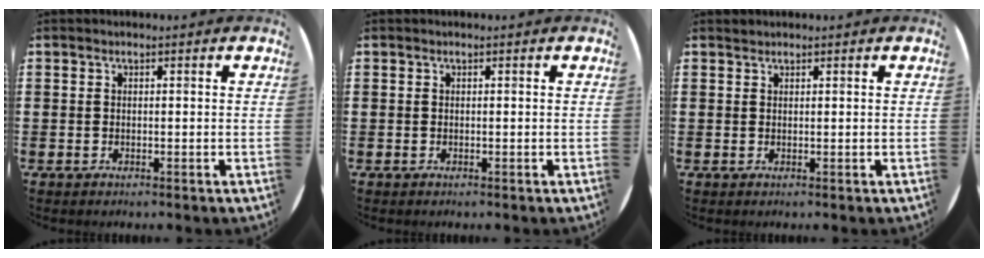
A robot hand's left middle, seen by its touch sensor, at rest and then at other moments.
{"total": 0.0}
{"total": 0.6, "force": [0.6, 0.1, -0.1], "torque": [0.001, 0.003, 0.011]}